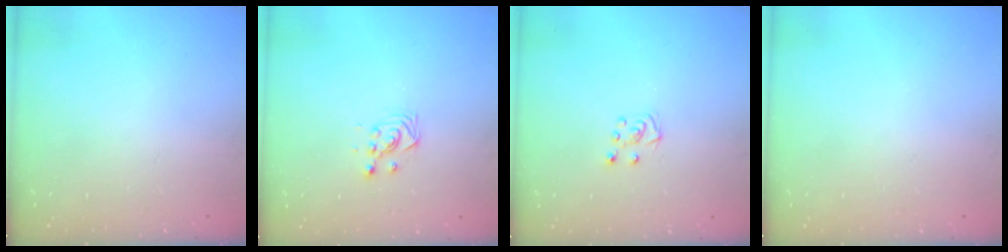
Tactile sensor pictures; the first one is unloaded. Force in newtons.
{"total": 2.9, "press": 2.9, "slide": 0.4}
{"total": 5.3, "press": 5.3, "slide": 0.6}
{"total": 0.0}